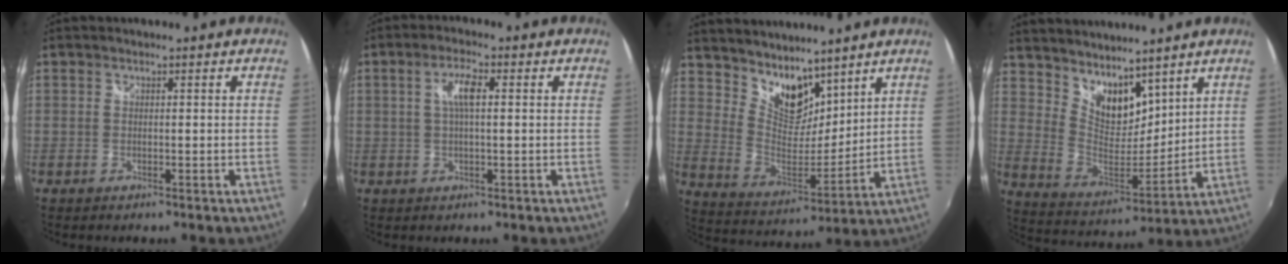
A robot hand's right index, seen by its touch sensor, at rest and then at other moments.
{"total": 4.4, "force": [0.8, 1.1, 4.2], "torque": [-0.080, 0.007, 0.016]}
{"total": 11.6, "force": [9.1, 5.6, 4.5], "torque": [-0.080, -0.002, 0.177]}
{"total": 12.2, "force": [9.4, 5.8, 5.2], "torque": [-0.092, 0.000, 0.185]}